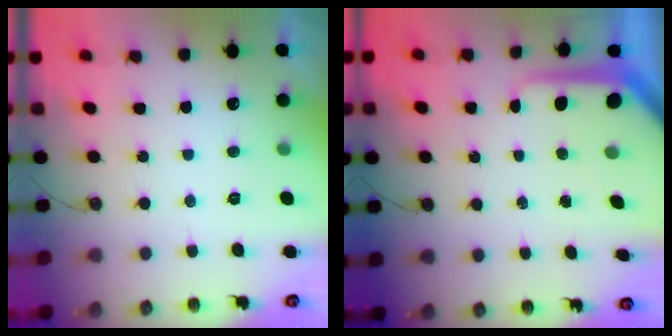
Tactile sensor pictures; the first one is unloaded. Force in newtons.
{"total": 9.8, "press": 9.7, "slide": 0.8}